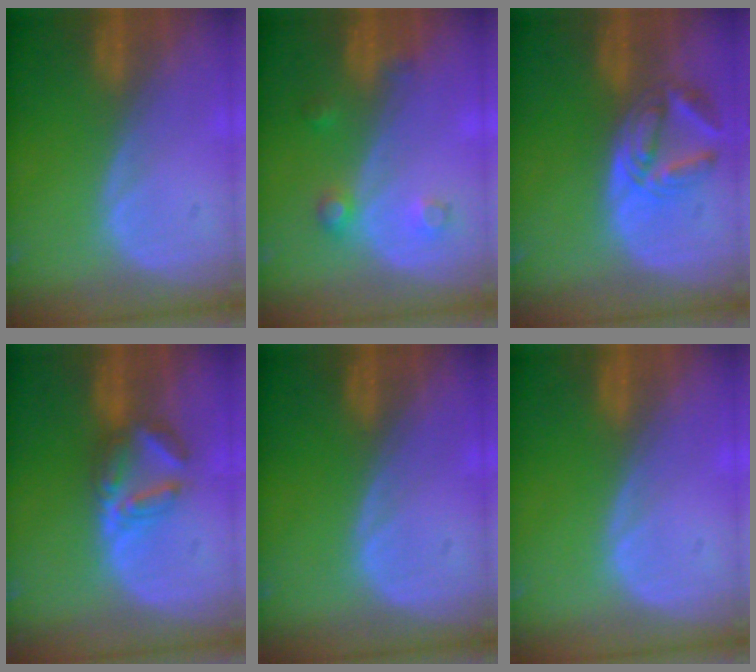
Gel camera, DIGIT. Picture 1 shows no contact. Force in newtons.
{"total": 3.5, "press": 3.3, "slide": 1.2}
{"total": 5.7, "press": 5.7, "slide": 0.6}
{"total": 5.1, "press": 5.0, "slide": 1.1}
{"total": 0.0}
{"total": 0.0}